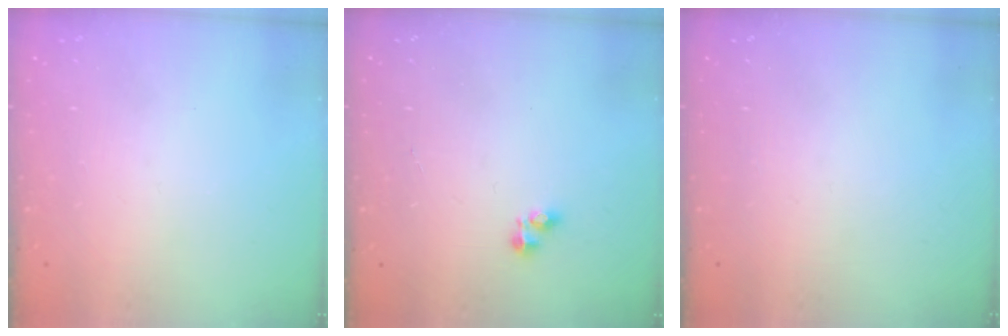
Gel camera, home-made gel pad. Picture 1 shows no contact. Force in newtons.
{"total": 2.1, "press": 2.1, "slide": 0.3}
{"total": 0.0}